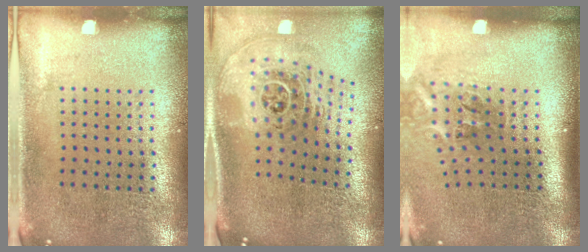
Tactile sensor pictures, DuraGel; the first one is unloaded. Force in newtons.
{"total": 2.5, "press": 1.7, "slide": 1.8}
{"total": 2.4, "press": 1.6, "slide": 1.8}